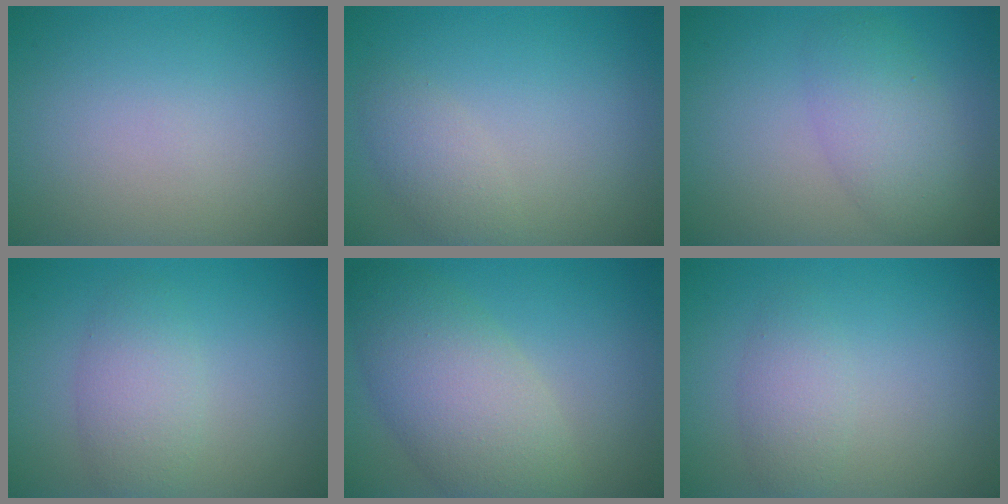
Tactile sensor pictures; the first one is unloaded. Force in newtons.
{"total": 2.0, "press": 2.0, "slide": 0.0}
{"total": 3.7, "press": 3.7, "slide": 0.1}
{"total": 3.1, "press": 3.1, "slide": 0.0}
{"total": 7.0, "press": 7.0, "slide": 0.4}
{"total": 2.1, "press": 2.1, "slide": 0.1}